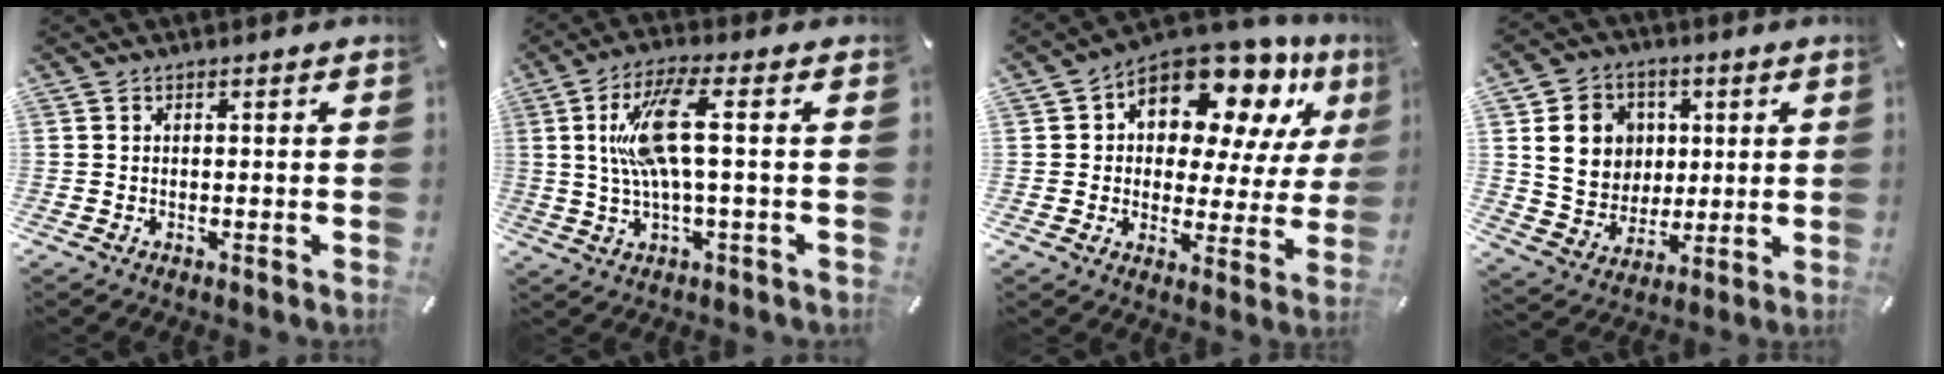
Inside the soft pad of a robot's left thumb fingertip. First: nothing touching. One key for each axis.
{"total": 12.6, "fx": 1.6, "fy": 2.9, "fz": 12.1, "tx": -0.240, "ty": 0.000, "tz": 0.022}
{"total": 14.5, "fx": 10.0, "fy": 7.6, "fz": 7.2, "tx": -0.125, "ty": -0.080, "tz": 0.175}
{"total": 12.8, "fx": 2.6, "fy": 11.5, "fz": 4.8, "tx": -0.091, "ty": 0.002, "tz": 0.056}